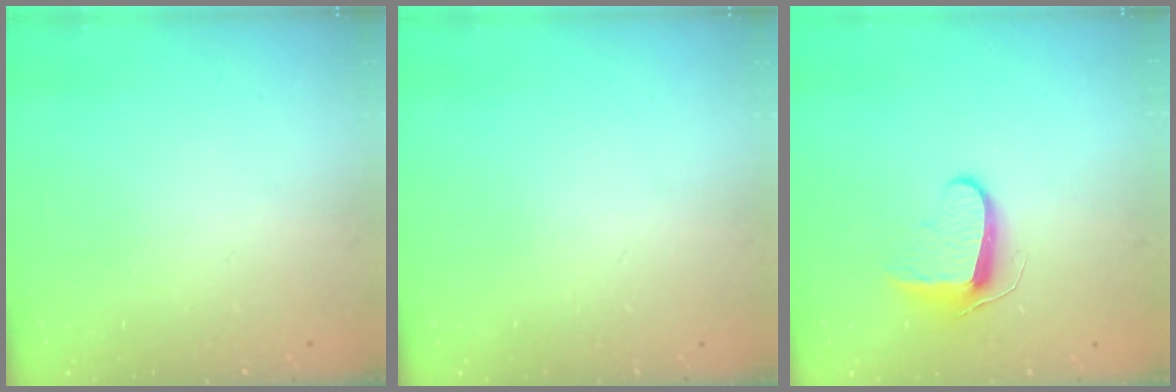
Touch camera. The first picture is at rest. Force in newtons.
{"total": 0.0}
{"total": 9.6, "press": 9.6, "slide": 0.8}